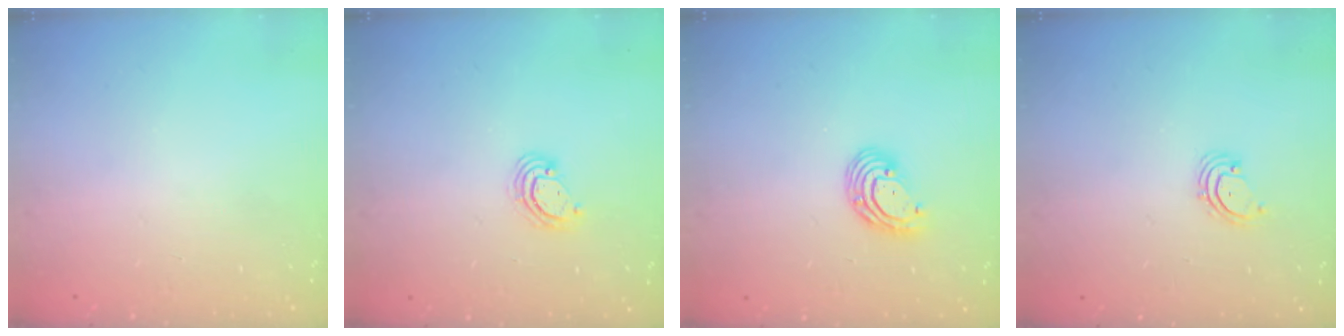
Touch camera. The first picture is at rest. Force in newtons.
{"total": 4.0, "press": 4.0, "slide": 0.3}
{"total": 7.2, "press": 7.1, "slide": 1.6}
{"total": 2.3, "press": 2.3, "slide": 0.5}